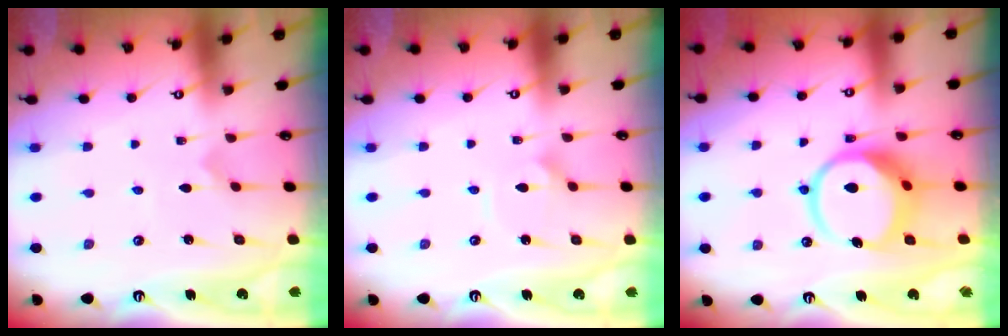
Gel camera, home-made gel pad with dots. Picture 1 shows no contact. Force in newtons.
{"total": 2.1, "press": 2.1, "slide": 0.1}
{"total": 12.9, "press": 12.9, "slide": 1.5}